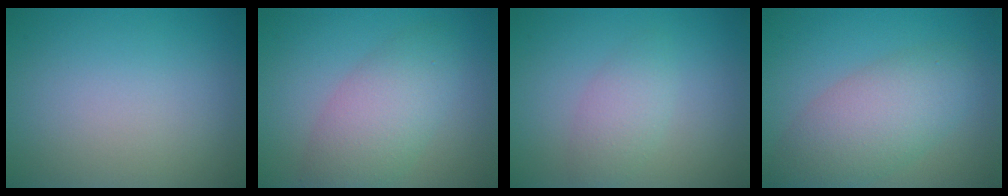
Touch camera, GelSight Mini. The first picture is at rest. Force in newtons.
{"total": 4.9, "press": 4.9, "slide": 0.2}
{"total": 2.4, "press": 2.4, "slide": 0.0}
{"total": 6.0, "press": 6.0, "slide": 0.2}